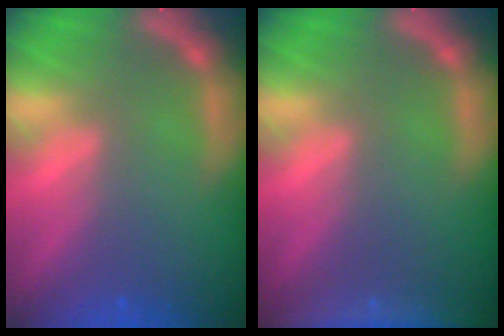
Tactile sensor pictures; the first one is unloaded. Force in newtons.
{"total": 8.5}